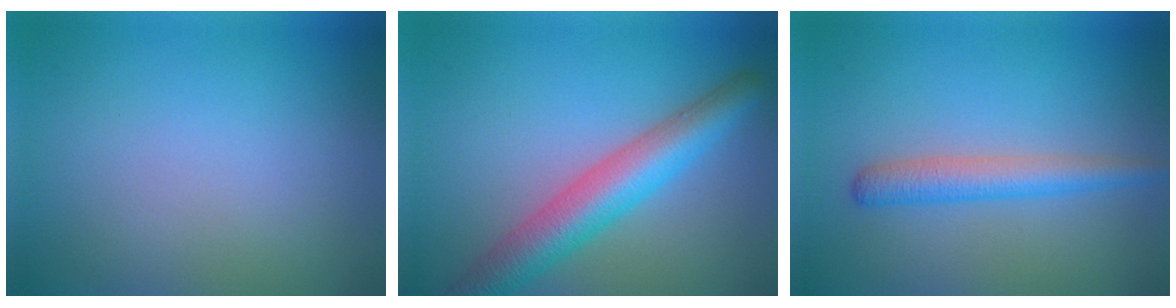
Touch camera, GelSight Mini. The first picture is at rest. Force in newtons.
{"total": 6.3, "press": 6.3, "slide": 0.1}
{"total": 2.9, "press": 2.9, "slide": 0.1}